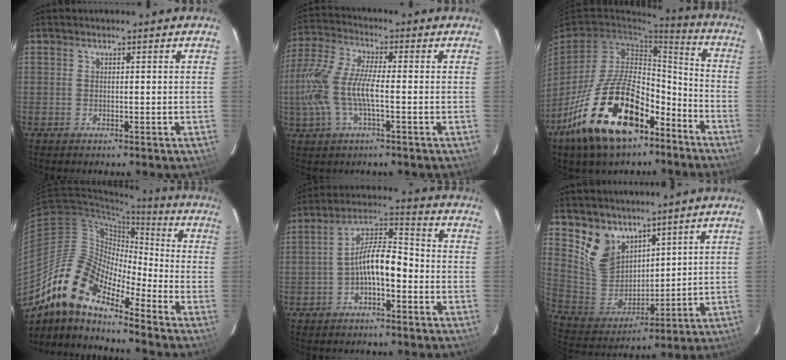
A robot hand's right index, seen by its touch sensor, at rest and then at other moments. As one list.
[{"total": 13.4, "force": [-2.3, 4.4, 12.5], "torque": [-0.271, 0.001, -0.046]}, {"total": 23.1, "force": [-13.0, 11.4, 15.2], "torque": [-0.289, 0.004, -0.209]}, {"total": 15.3, "force": [-11.6, 5.3, 8.6], "torque": [-0.142, 0.001, -0.238]}, {"total": 8.2, "force": [-3.0, 3.0, 7.0], "torque": [-0.136, 0.026, -0.053]}, {"total": 10.9, "force": [7.4, 7.1, 3.7], "torque": [-0.076, 0.005, 0.168]}]